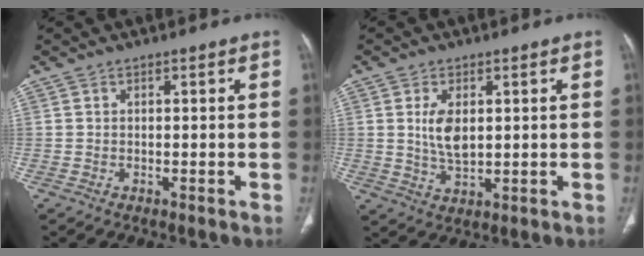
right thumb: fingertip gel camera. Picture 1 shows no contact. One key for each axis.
{"total": 6.1, "fx": 1.2, "fy": 3.3, "fz": 5.0, "tx": -0.091, "ty": -0.011, "tz": 0.029}